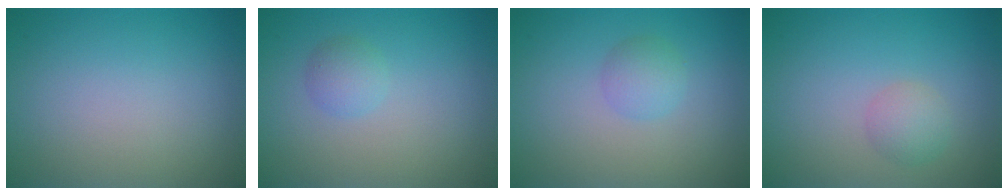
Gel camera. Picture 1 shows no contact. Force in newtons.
{"total": 1.5, "press": 1.5, "slide": 0.0}
{"total": 1.8, "press": 1.8, "slide": 0.0}
{"total": 1.8, "press": 1.8, "slide": 0.0}